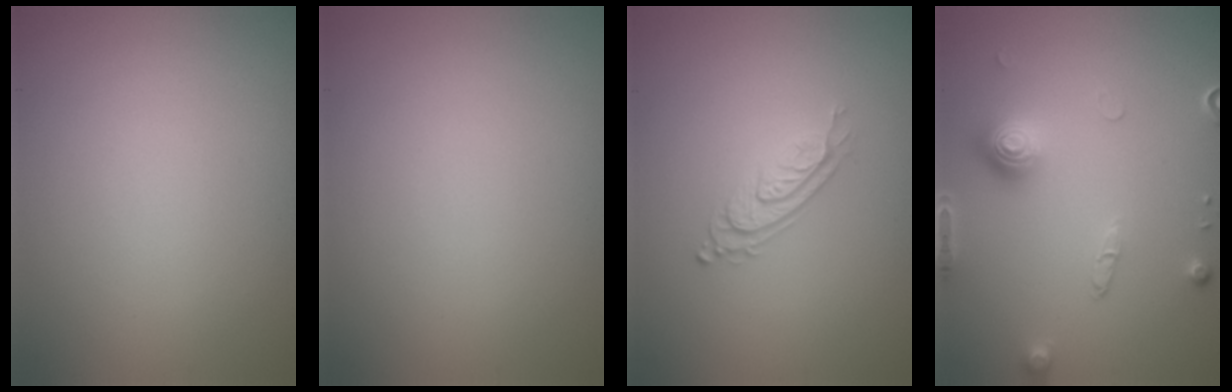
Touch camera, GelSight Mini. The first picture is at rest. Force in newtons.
{"total": 0.0}
{"total": 2.8, "press": 2.0, "slide": 2.1}
{"total": 3.1, "press": 3.0, "slide": 0.9}